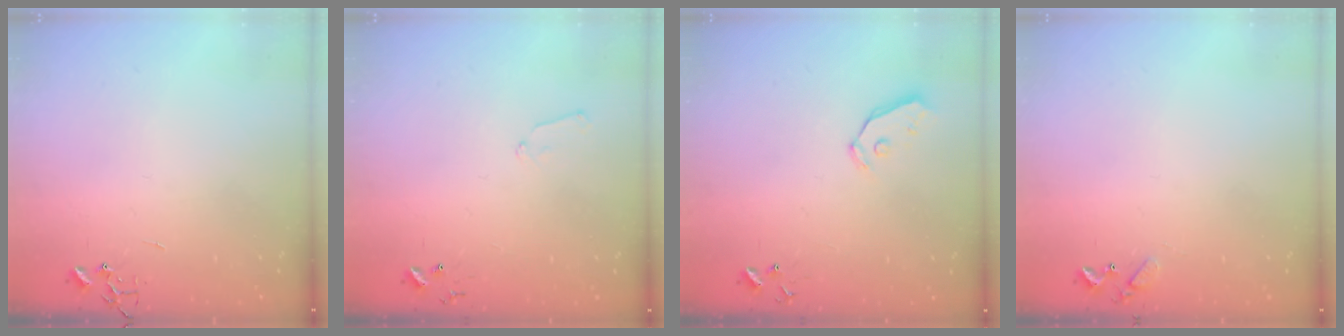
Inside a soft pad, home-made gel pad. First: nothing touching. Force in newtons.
{"total": 6.0, "press": 6.0, "slide": 0.6}
{"total": 4.9, "press": 4.9, "slide": 0.2}
{"total": 5.5, "press": 5.5, "slide": 0.4}